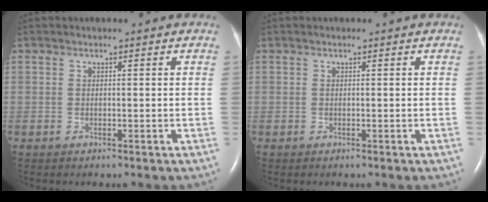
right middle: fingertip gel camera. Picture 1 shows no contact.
{"total": 0.0}